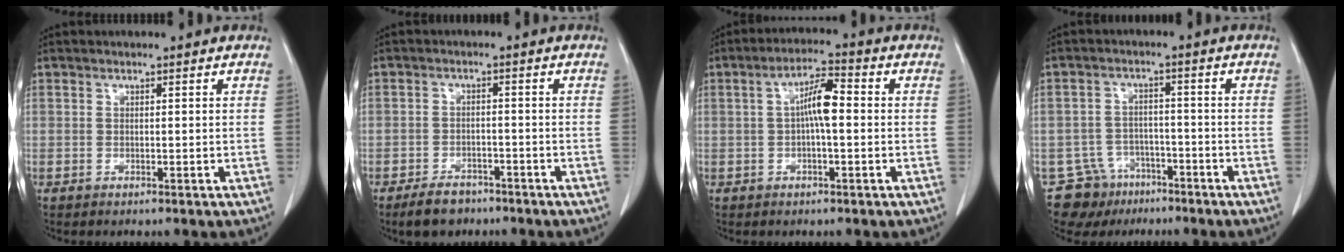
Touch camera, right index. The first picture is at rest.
{"total": 4.5, "force": [-3.4, 2.5, 1.6], "torque": [-0.030, 0.003, -0.052]}
{"total": 5.8, "force": [0.2, 1.2, 5.7], "torque": [-0.105, 0.018, -0.001]}
{"total": 7.4, "force": [-5.1, 5.3, 0.1], "torque": [0.002, 0.018, -0.079]}